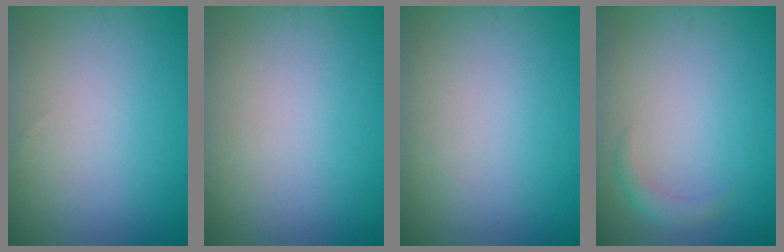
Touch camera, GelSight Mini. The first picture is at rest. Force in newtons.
{"total": 0.0}
{"total": 0.0}
{"total": 1.3, "press": 1.3, "slide": 0.1}